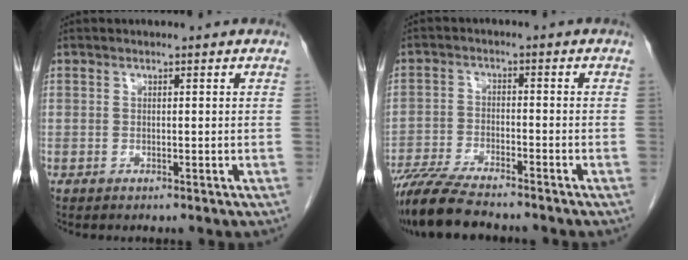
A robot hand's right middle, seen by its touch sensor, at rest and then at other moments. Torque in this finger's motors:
{"motor_torque": [1.20, -0.94, 0.15, 0.10]}